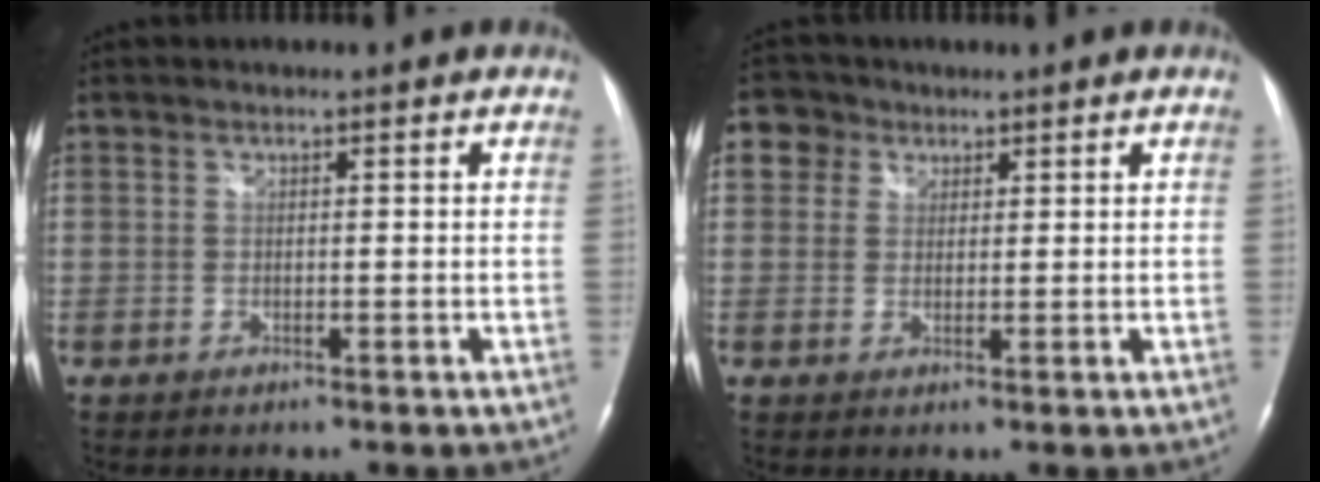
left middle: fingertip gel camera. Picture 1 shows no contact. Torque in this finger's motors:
{"motor_torque": [0.30, -0.24, -0.04, -0.01]}